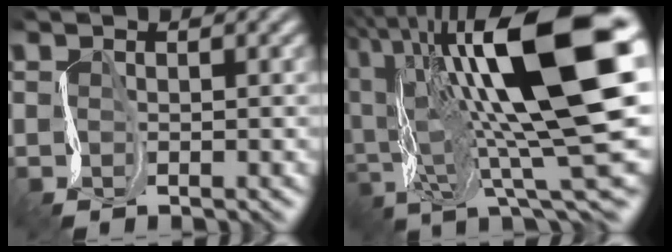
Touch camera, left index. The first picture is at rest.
{"total": 15.8, "force": [3.3, 4.6, 14.8], "torque": [-0.260, 0.009, 0.048]}